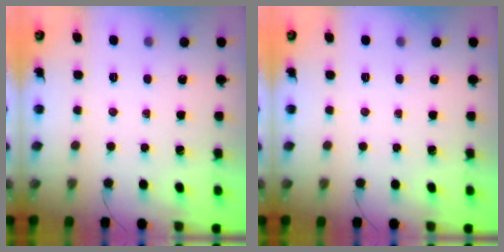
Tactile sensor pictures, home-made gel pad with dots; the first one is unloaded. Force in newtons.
{"total": 0.0}